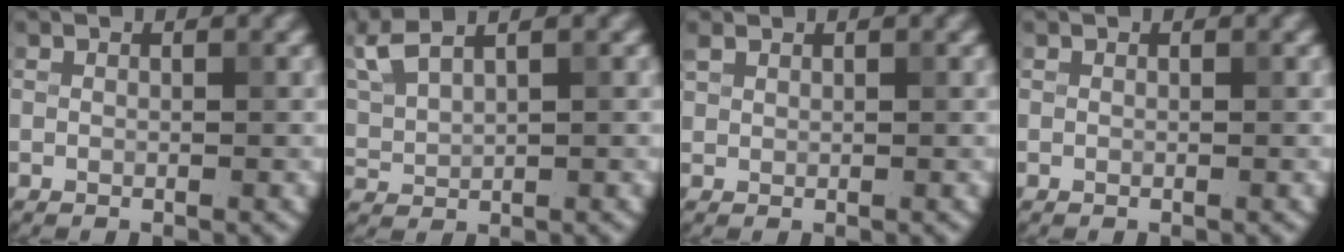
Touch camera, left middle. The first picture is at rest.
{"total": 5.3, "force": [4.0, 1.4, 3.2], "torque": [-0.085, 0.026, 0.067]}
{"total": 1.2, "force": [1.0, 0.6, 0.4], "torque": [-0.011, 0.003, 0.023]}
{"total": 0.0}